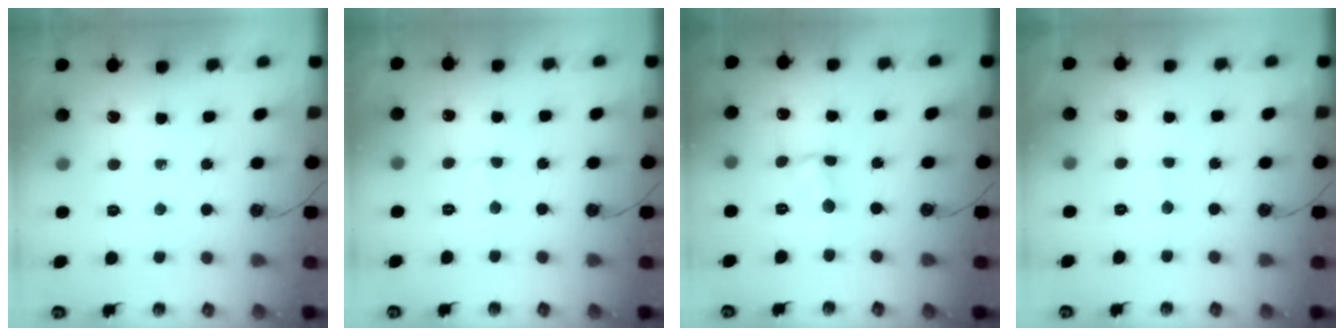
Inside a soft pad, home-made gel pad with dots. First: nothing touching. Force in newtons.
{"total": 3.6, "press": 1.9, "slide": 3.1}
{"total": 2.6, "press": 2.6, "slide": 0.3}
{"total": 1.8, "press": 1.8, "slide": 0.1}